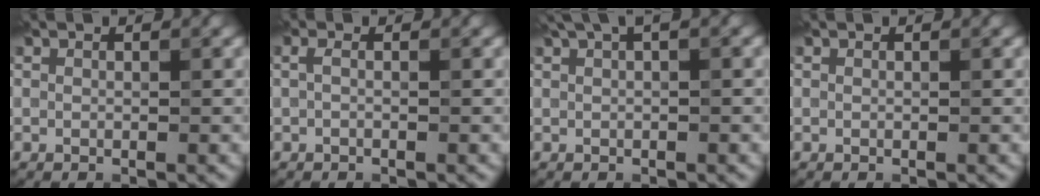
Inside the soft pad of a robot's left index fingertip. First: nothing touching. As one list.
[{"total": 0.9, "force": [0.0, 0.3, 0.8], "torque": [-0.018, -0.003, -0.002]}, {"total": 2.6, "force": [1.5, 0.5, 2.1], "torque": [-0.032, 0.006, 0.027]}, {"total": 0.0}]